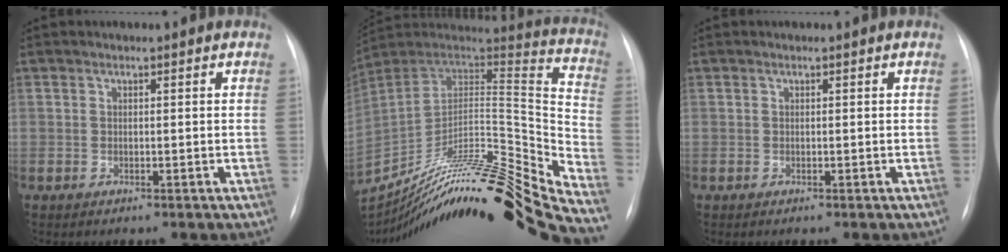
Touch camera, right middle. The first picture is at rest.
{"total": 32.7, "force": [-27.0, 0.1, 18.5], "torque": [-0.205, -0.020, -0.412]}
{"total": 0.0}